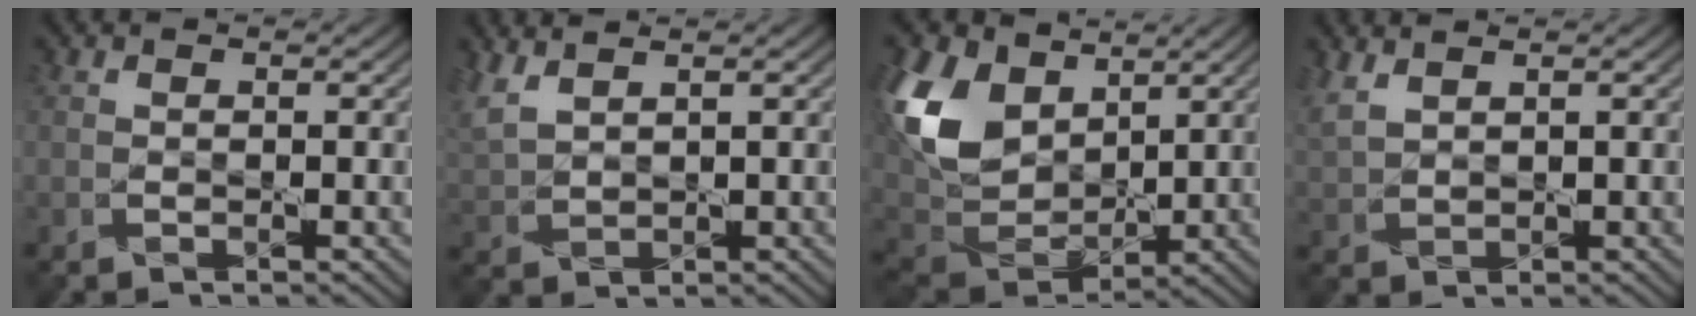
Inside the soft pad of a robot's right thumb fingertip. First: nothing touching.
{"total": 4.4, "force": [3.3, 1.4, 2.6], "torque": [-0.082, 0.011, 0.075]}
{"total": 13.1, "force": [5.2, 8.6, 8.4], "torque": [-0.227, 0.017, 0.098]}
{"total": 3.4, "force": [2.5, 1.1, 2.0], "torque": [-0.063, 0.009, 0.059]}